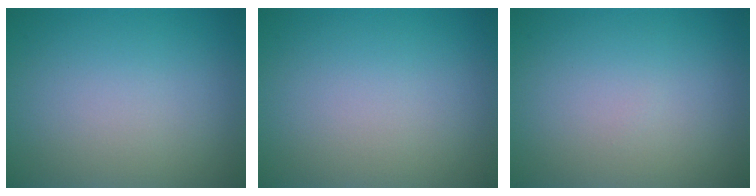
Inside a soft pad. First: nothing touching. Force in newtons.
{"total": 0.0}
{"total": 0.0}